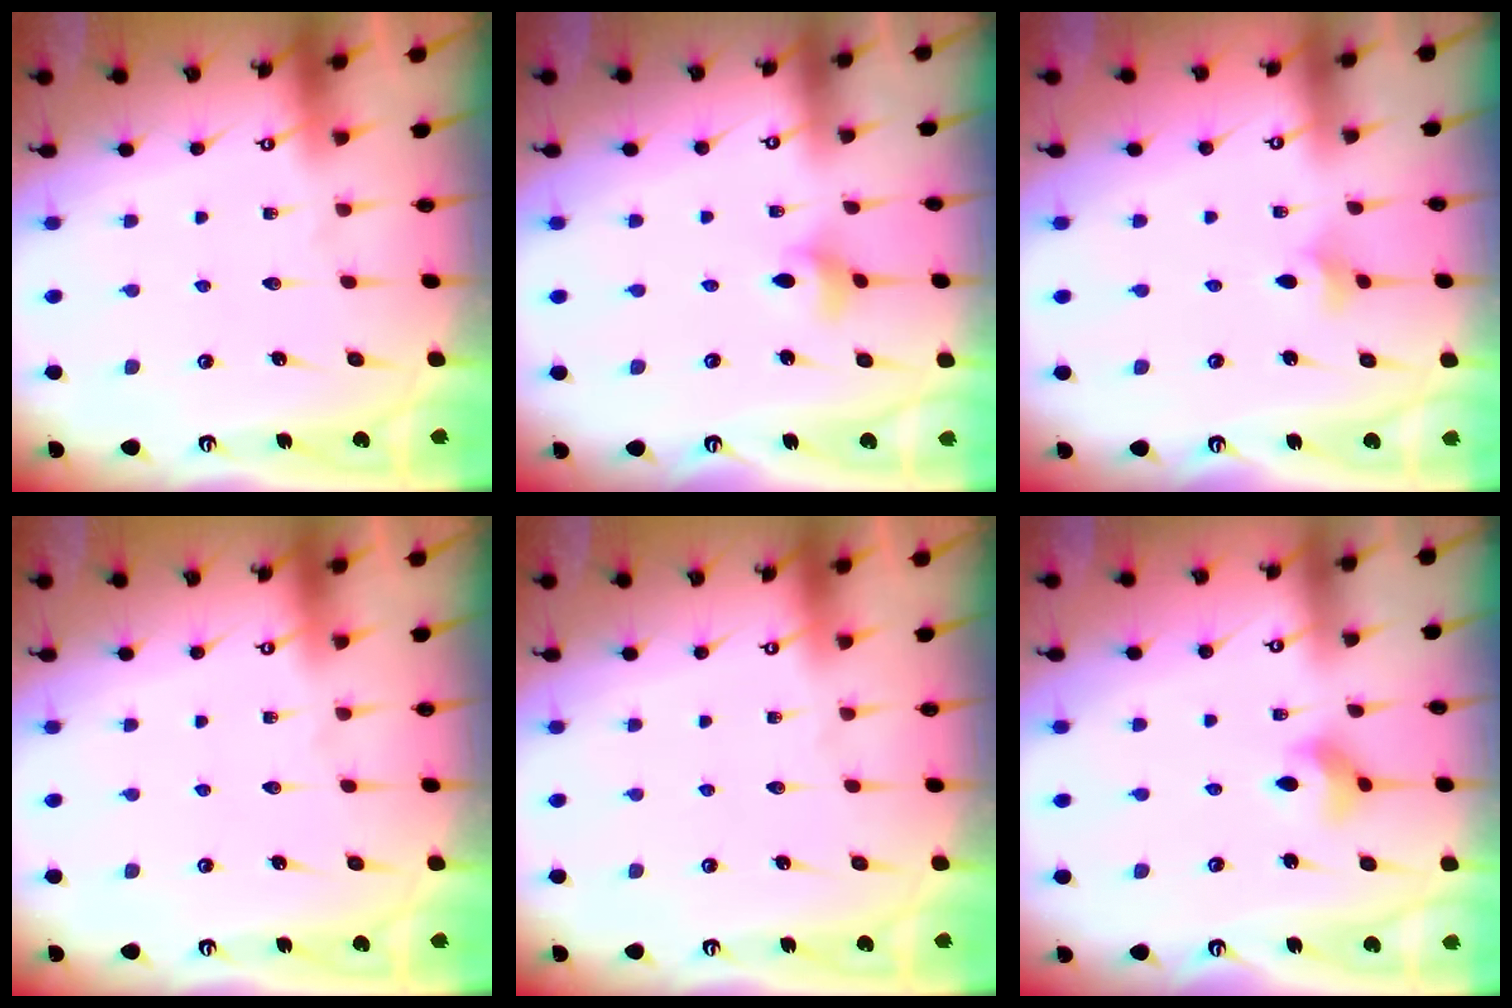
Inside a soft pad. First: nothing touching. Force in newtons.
{"total": 2.8, "press": 2.8, "slide": 0.3}
{"total": 3.3, "press": 3.2, "slide": 0.8}
{"total": 0.0}
{"total": 0.0}
{"total": 5.3, "press": 5.2, "slide": 0.8}